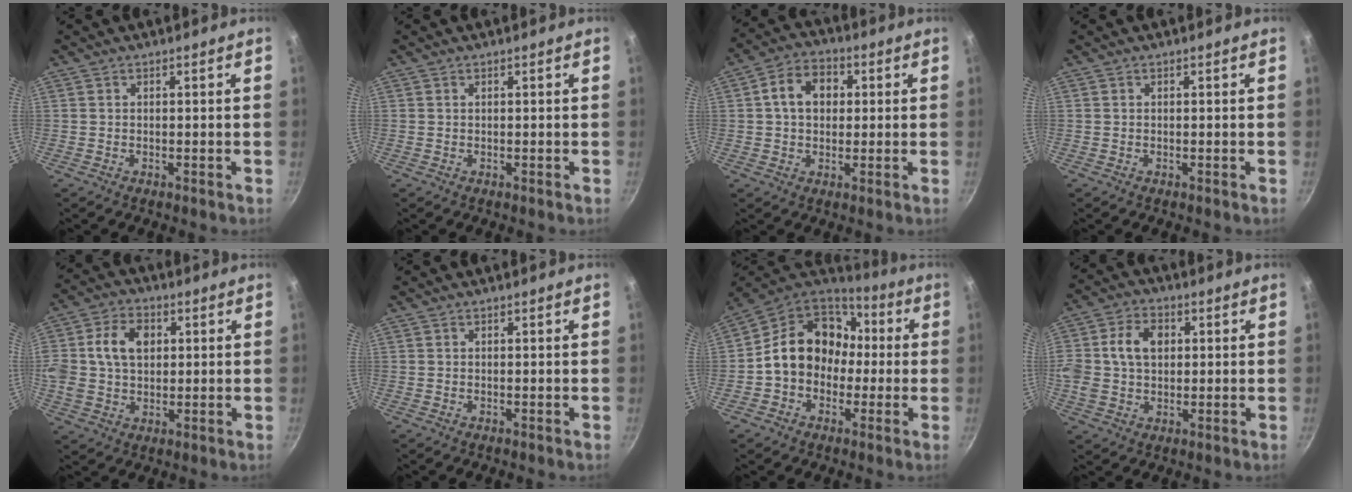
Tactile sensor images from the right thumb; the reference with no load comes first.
{"total": 0.0}
{"total": 8.6, "force": [1.5, 6.5, 5.4], "torque": [-0.065, 0.016, 0.012]}
{"total": 0.0}
{"total": 12.0, "force": [2.3, 8.9, 7.8], "torque": [-0.140, 0.013, 0.031]}
{"total": 0.0}
{"total": 16.5, "force": [0.1, 13.6, 9.4], "torque": [-0.119, 0.055, -0.012]}
{"total": 10.5, "force": [1.7, 7.8, 6.8], "torque": [-0.117, 0.012, 0.019]}